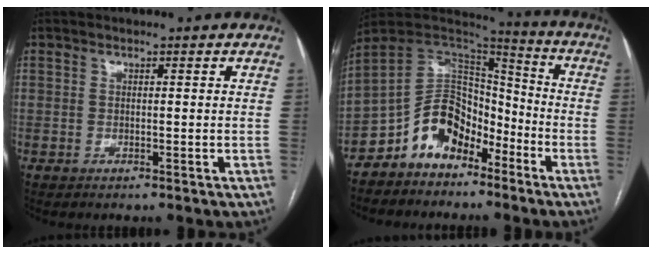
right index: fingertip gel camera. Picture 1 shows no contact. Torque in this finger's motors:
{"motor_torque": [0.33, -0.23, -0.38, -0.21]}